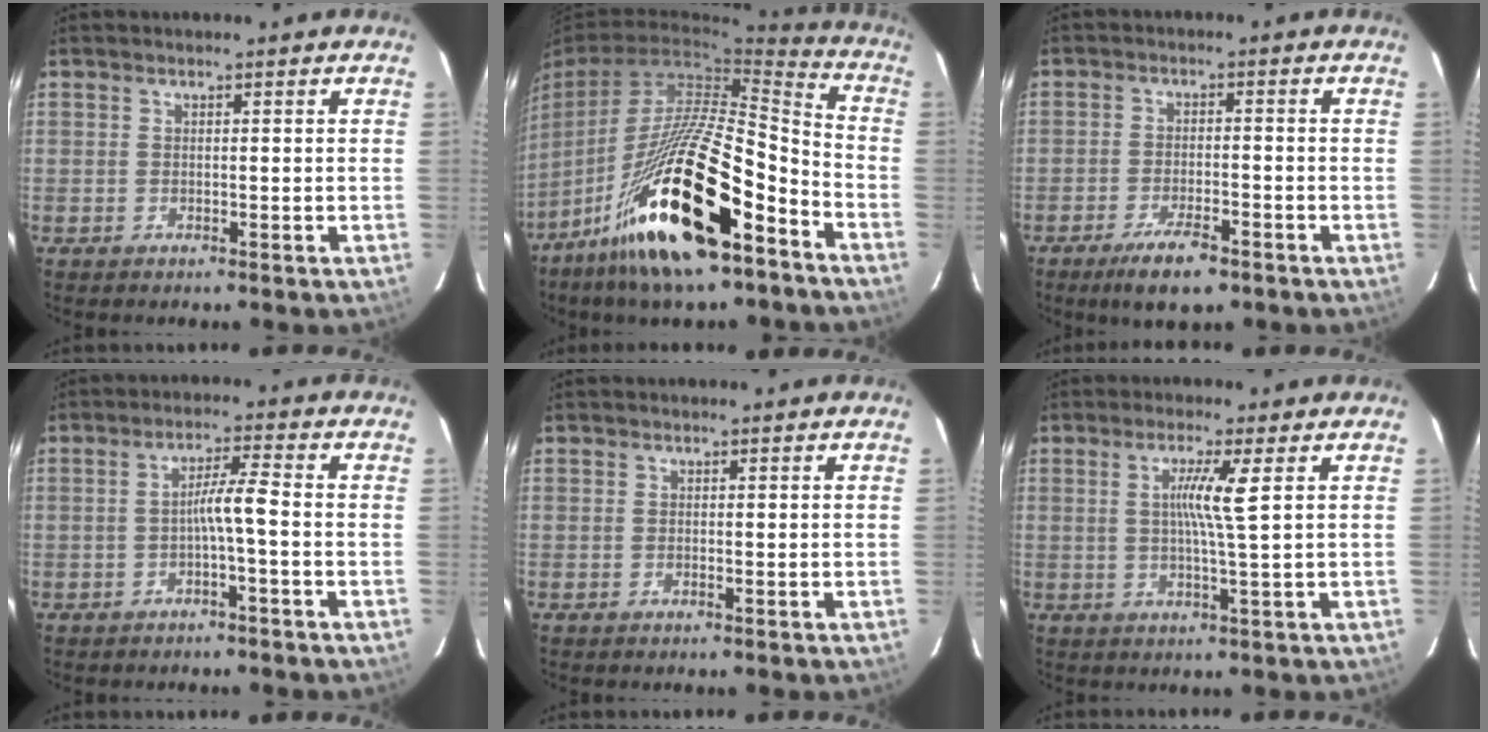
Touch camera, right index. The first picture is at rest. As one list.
[{"total": 25.5, "force": [-14.4, 5.0, 20.4], "torque": [-0.377, -0.038, -0.255]}, {"total": 6.6, "force": [-4.5, 1.8, 4.5], "torque": [-0.083, -0.008, -0.072]}, {"total": 3.9, "force": [-1.1, -0.4, 3.7], "torque": [-0.061, 0.012, -0.017]}, {"total": 0.0}, {"total": 5.1, "force": [1.2, -1.2, 4.8], "torque": [-0.092, -0.004, 0.022]}]